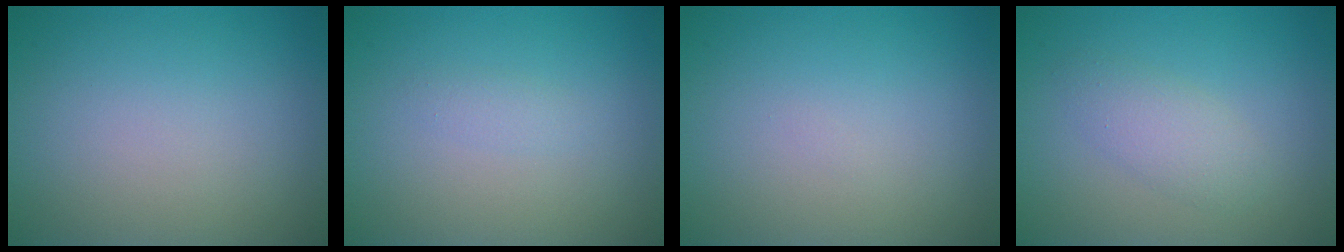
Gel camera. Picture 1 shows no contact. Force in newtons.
{"total": 0.8, "press": 0.8, "slide": 0.1}
{"total": 0.0}
{"total": 2.2, "press": 2.2, "slide": 0.1}